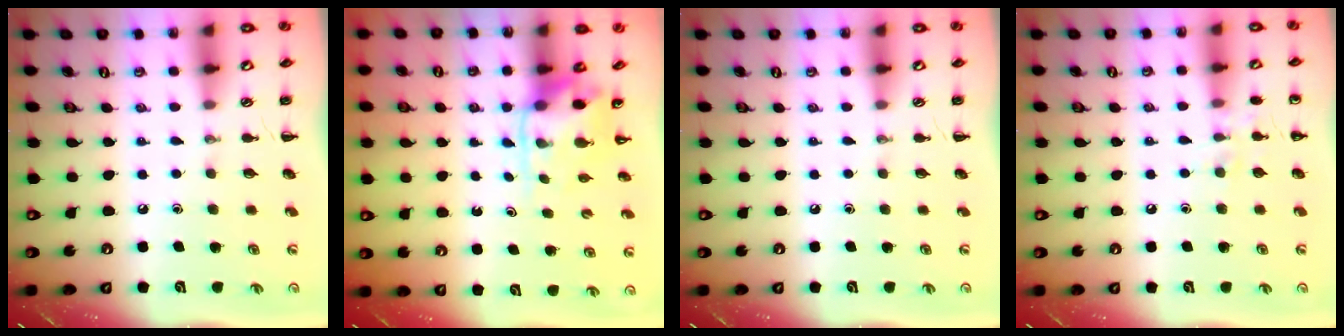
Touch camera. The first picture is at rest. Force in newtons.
{"total": 4.0, "press": 3.9, "slide": 0.7}
{"total": 0.0}
{"total": 5.9, "press": 5.7, "slide": 1.7}